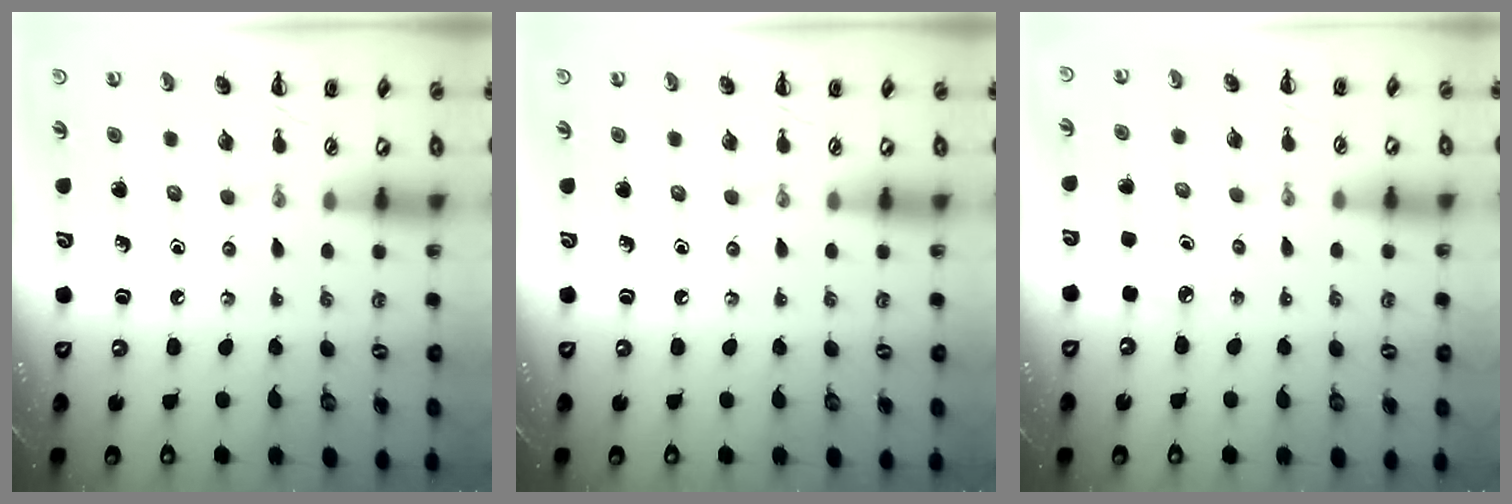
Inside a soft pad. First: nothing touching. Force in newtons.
{"total": 0.0}
{"total": 4.2, "press": 4.0, "slide": 1.3}